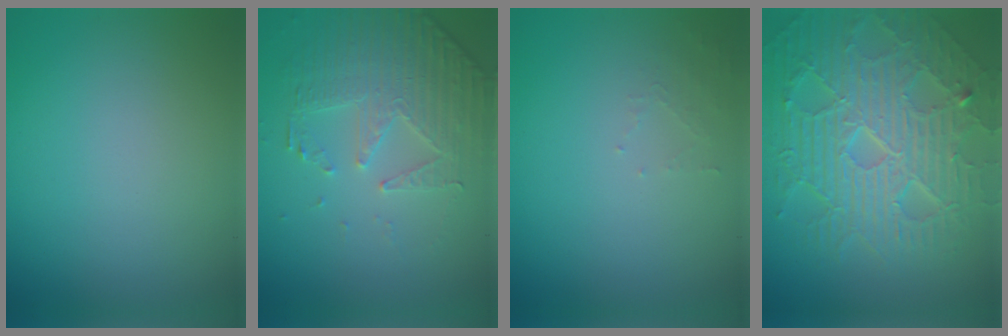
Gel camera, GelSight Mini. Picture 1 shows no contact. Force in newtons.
{"total": 4.9, "press": 3.8, "slide": 3.0}
{"total": 1.0, "press": 1.0, "slide": 0.2}
{"total": 10.2, "press": 6.6, "slide": 7.8}